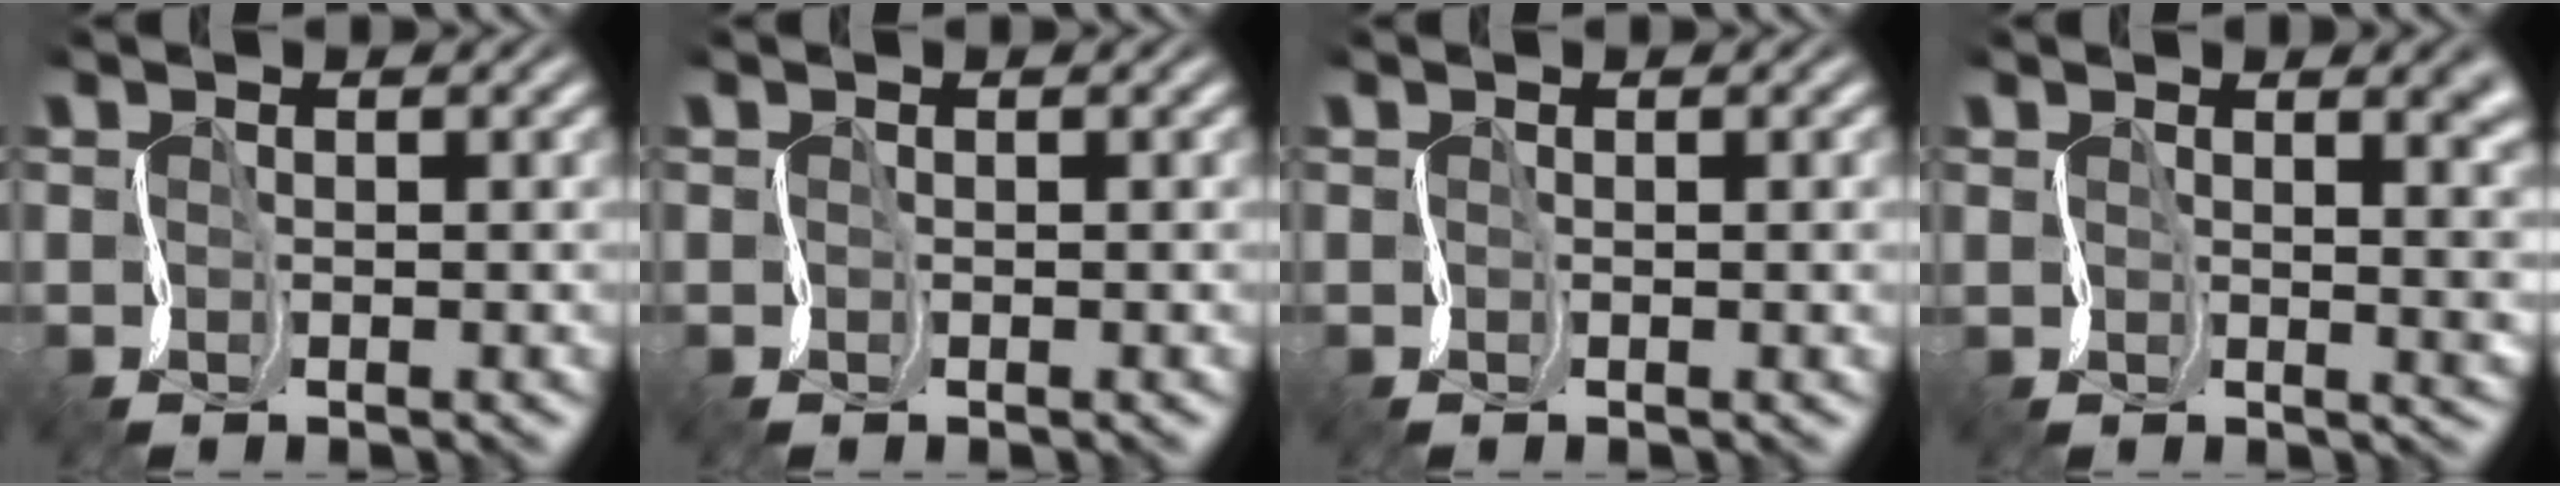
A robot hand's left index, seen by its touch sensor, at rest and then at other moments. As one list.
[{"total": 0.0}, {"total": 0.7, "force": [0.0, 0.1, 0.7], "torque": [-0.010, -0.002, 0.000]}, {"total": 5.0, "force": [1.7, 2.4, 4.0], "torque": [-0.022, 0.002, 0.023]}]